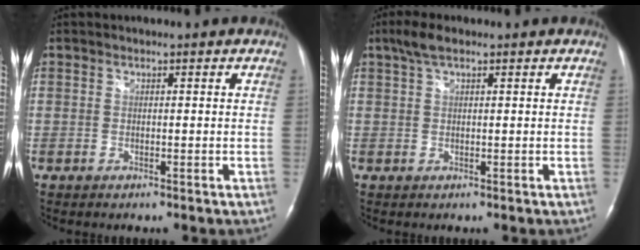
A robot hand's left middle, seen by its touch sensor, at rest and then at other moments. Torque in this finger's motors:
{"motor_torque": [0.34, 0.11, -0.02, 0.04]}